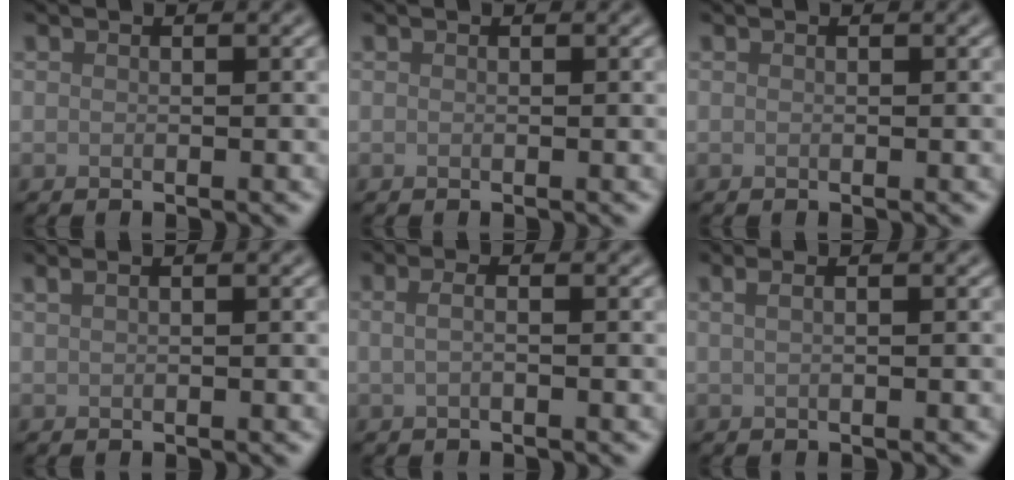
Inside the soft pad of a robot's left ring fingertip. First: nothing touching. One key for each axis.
{"total": 0.0}
{"total": 0.0}
{"total": 1.9, "fx": 1.2, "fy": 0.9, "fz": 1.2, "tx": -0.016, "ty": 0.002, "tz": 0.004}
{"total": 1.7, "fx": 0.3, "fy": 0.8, "fz": 1.5, "tx": -0.023, "ty": -0.006, "tz": -0.010}
{"total": 2.5, "fx": 1.1, "fy": 1.3, "fz": 1.8, "tx": -0.014, "ty": 0.008, "tz": -0.008}